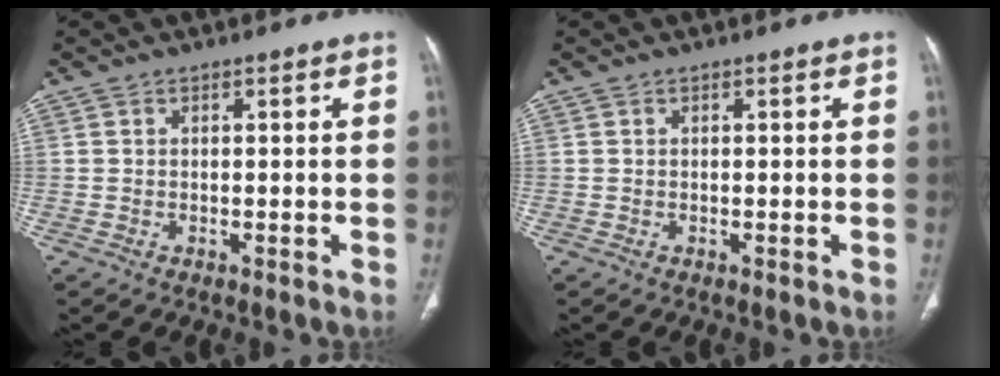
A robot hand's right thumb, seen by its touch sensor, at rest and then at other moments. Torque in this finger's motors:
{"motor_torque": [-0.03, 0.01, -0.11, -0.10, -0.01]}